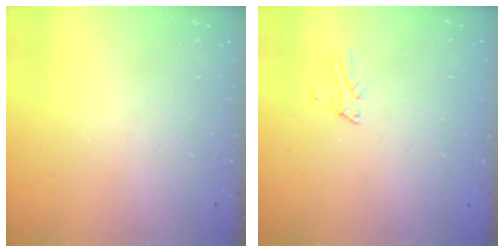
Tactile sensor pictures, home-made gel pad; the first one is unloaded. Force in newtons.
{"total": 0.0}